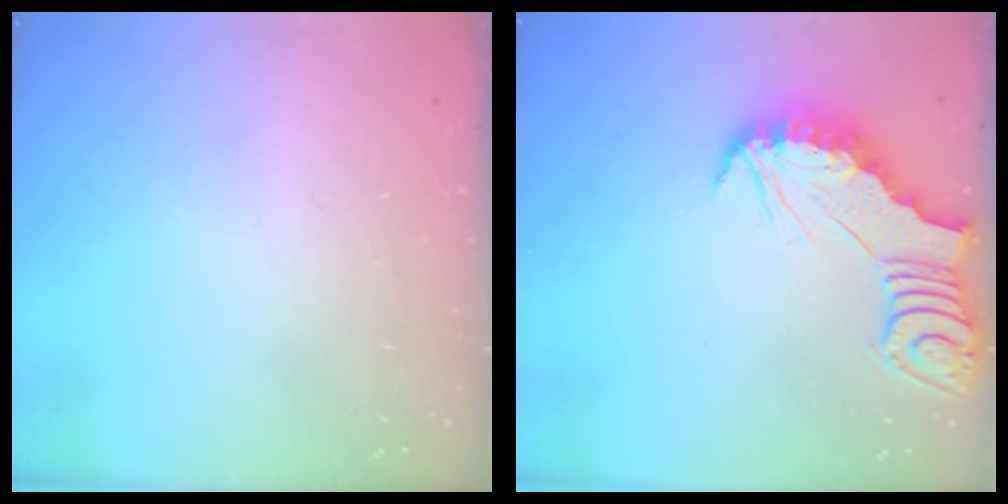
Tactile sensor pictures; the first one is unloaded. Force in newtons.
{"total": 2.8, "press": 2.7, "slide": 0.3}